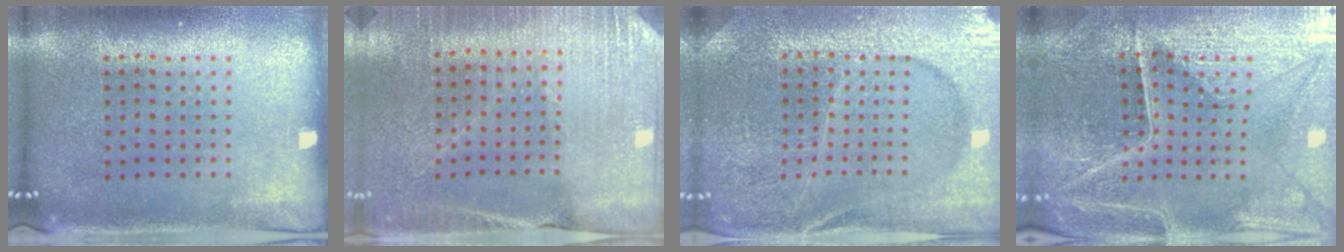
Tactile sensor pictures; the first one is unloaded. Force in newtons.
{"total": 2.7, "press": 2.6, "slide": 0.3}
{"total": 4.1, "press": 3.9, "slide": 1.1}
{"total": 3.8, "press": 3.8, "slide": 0.5}